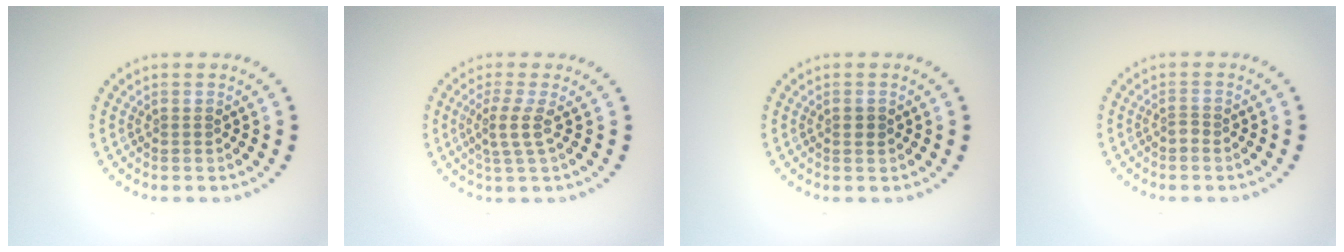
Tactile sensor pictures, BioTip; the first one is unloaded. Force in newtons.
{"total": 2.2, "press": 1.6, "slide": 1.5}
{"total": 0.8, "press": 0.8, "slide": 0.1}
{"total": 0.8, "press": 0.6, "slide": 0.5}